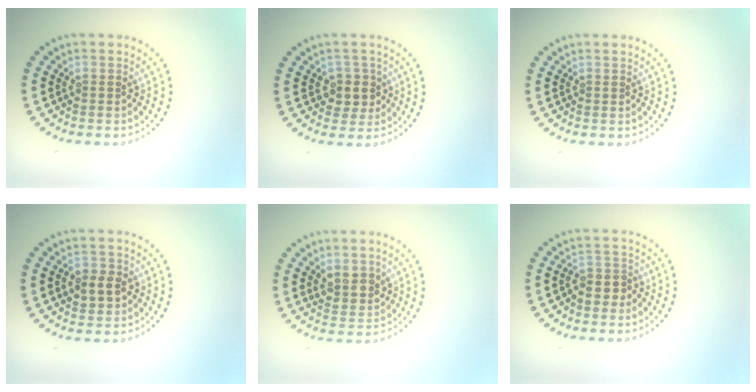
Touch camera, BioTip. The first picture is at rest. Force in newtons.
{"total": 2.3, "press": 2.1, "slide": 1.0}
{"total": 0.0}
{"total": 2.4, "press": 2.4, "slide": 0.4}
{"total": 2.3, "press": 2.1, "slide": 0.9}
{"total": 1.8, "press": 1.5, "slide": 1.1}